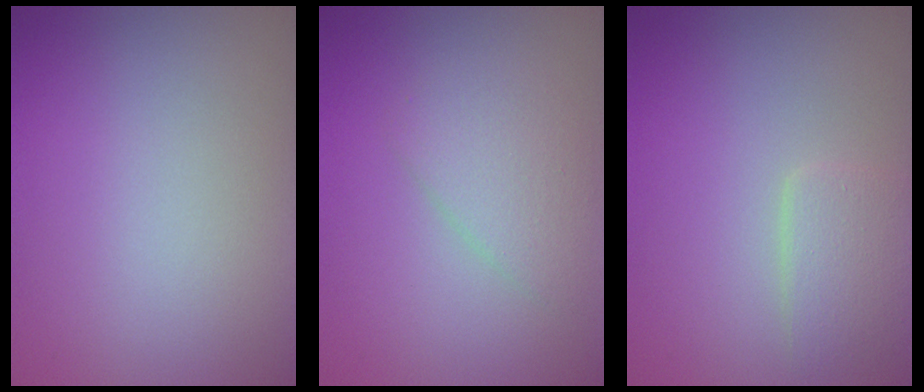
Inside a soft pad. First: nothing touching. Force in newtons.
{"total": 2.4, "press": 2.4, "slide": 0.1}
{"total": 2.3, "press": 2.3, "slide": 0.1}